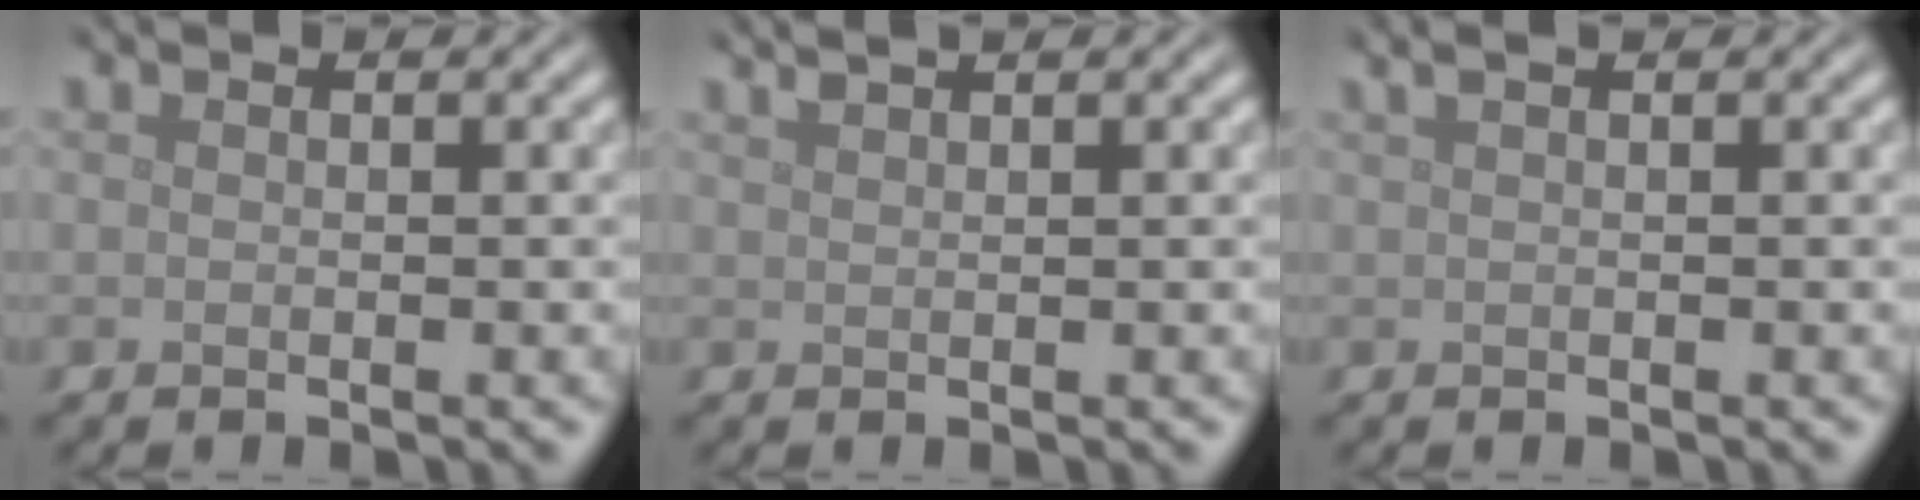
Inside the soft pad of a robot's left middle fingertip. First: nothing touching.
{"total": 2.0, "force": [1.6, 0.6, 1.1], "torque": [-0.008, 0.006, 0.019]}
{"total": 2.6, "force": [1.4, 1.2, 1.8], "torque": [-0.020, 0.014, 0.005]}